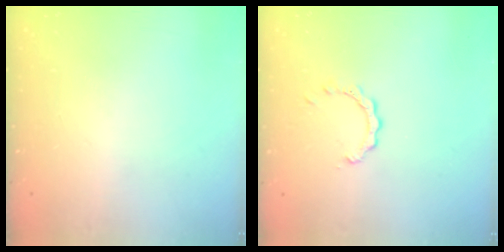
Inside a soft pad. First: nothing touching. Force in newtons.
{"total": 2.0, "press": 2.0, "slide": 0.2}